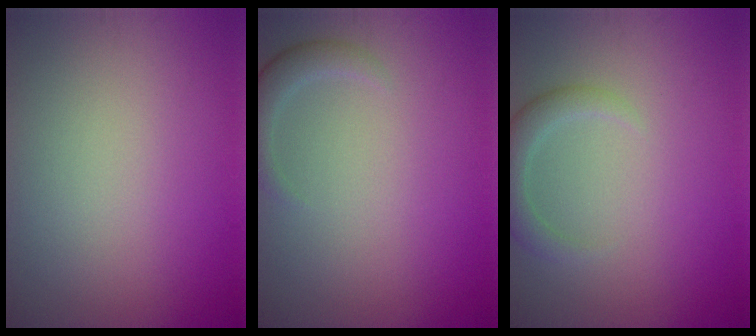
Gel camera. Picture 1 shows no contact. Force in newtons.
{"total": 2.0, "press": 2.0, "slide": 0.2}
{"total": 2.4, "press": 2.4, "slide": 0.3}